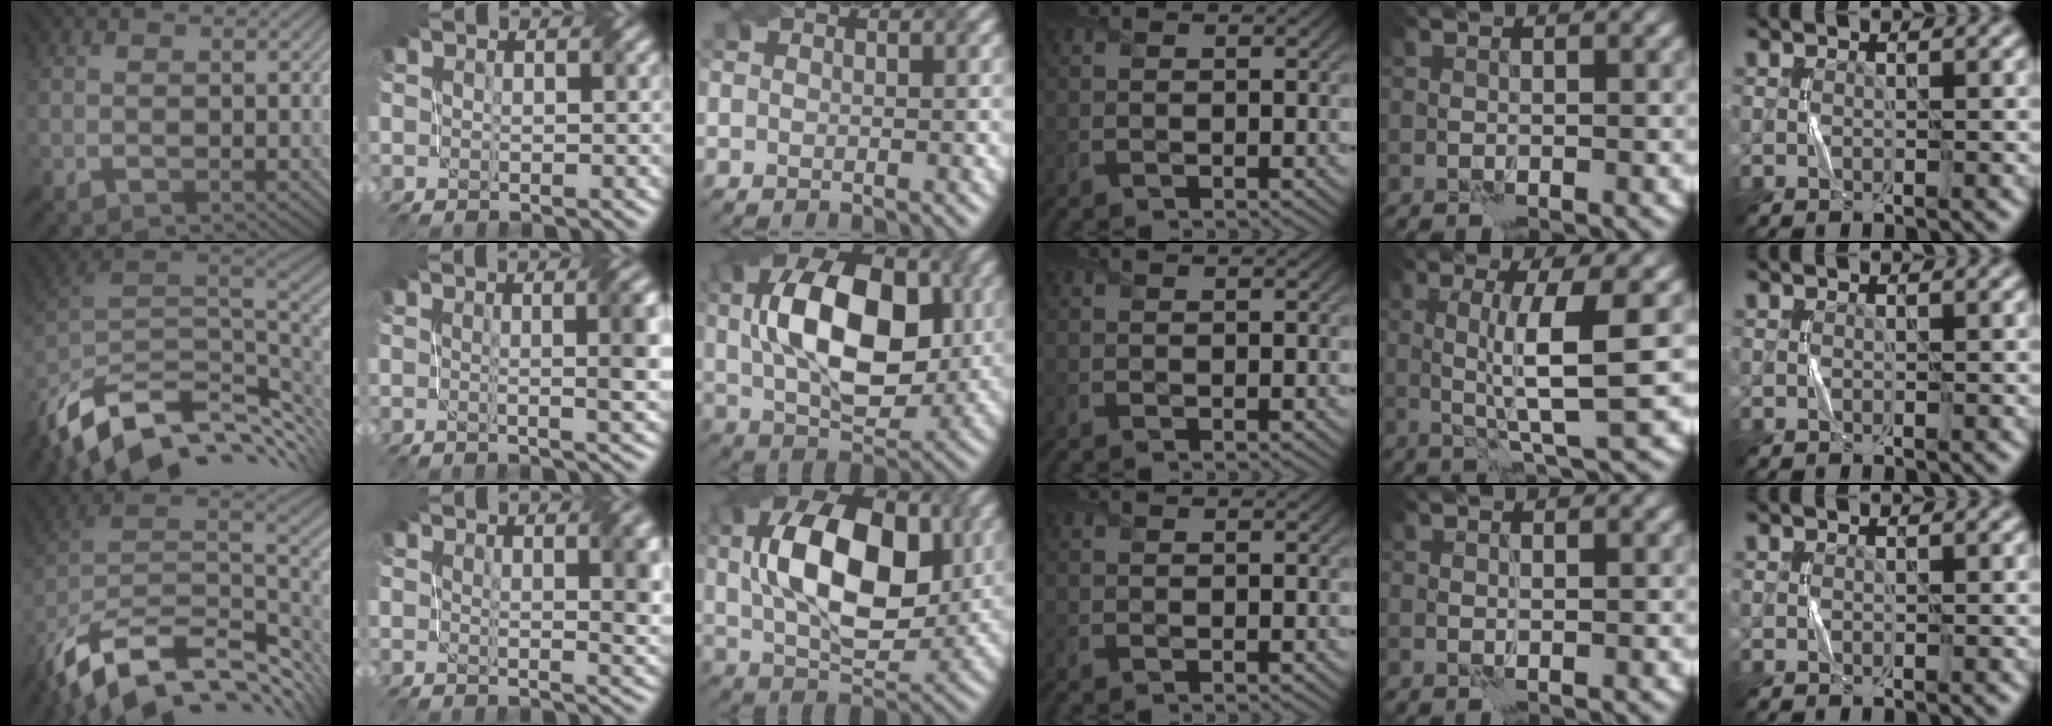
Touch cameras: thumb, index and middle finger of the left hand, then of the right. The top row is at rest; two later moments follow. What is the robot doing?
{"motion": "twist", "object": "screw"}